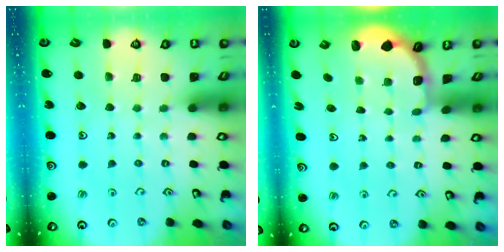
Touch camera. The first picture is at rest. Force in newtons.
{"total": 1.8, "press": 1.6, "slide": 0.8}